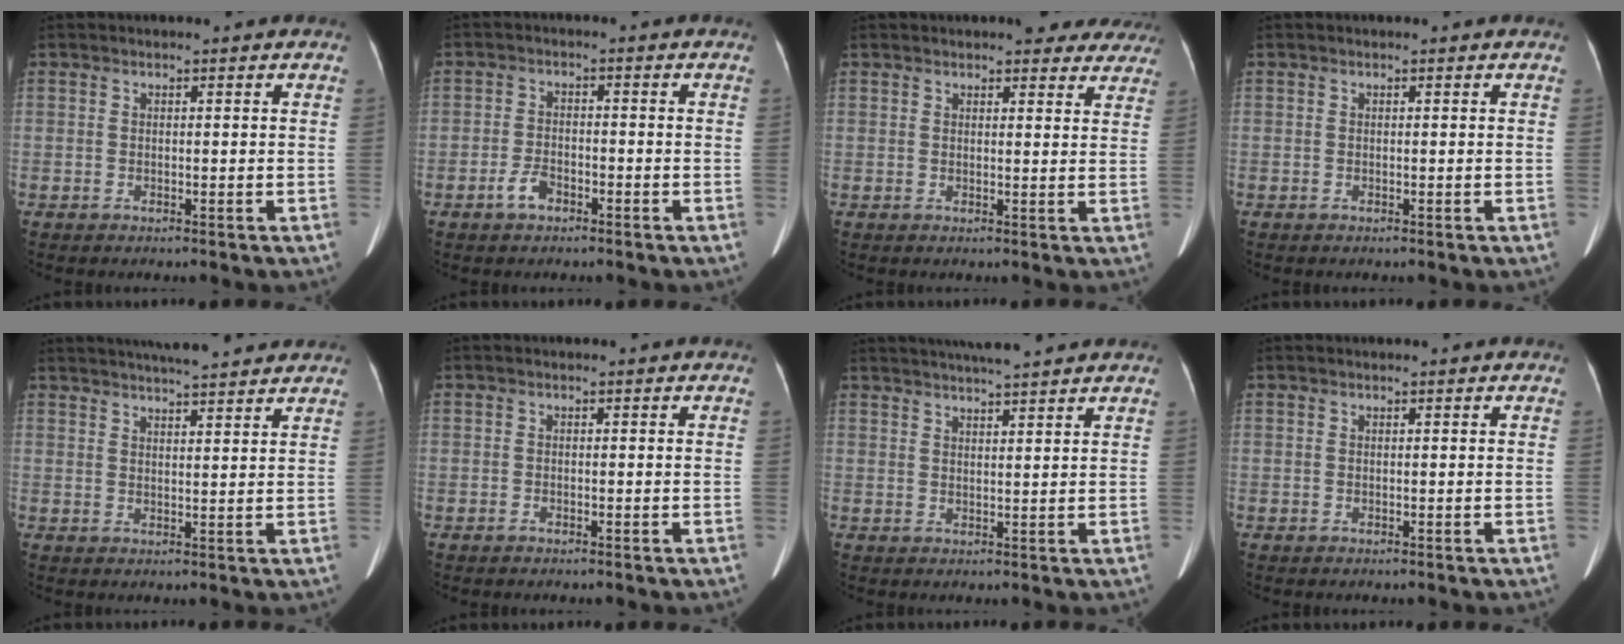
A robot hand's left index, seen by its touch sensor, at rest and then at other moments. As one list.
[{"total": 3.3, "force": [-2.1, 1.6, 1.9], "torque": [-0.043, 0.002, -0.037]}, {"total": 8.4, "force": [7.5, 2.9, 2.6], "torque": [-0.004, -0.001, 0.071]}, {"total": 0.0}, {"total": 12.3, "force": [11.0, 1.2, 5.4], "torque": [-0.085, 0.023, 0.146]}, {"total": 0.6, "force": [-0.5, 0.2, 0.2], "torque": [-0.009, -0.001, -0.006]}, {"total": 9.1, "force": [8.1, 0.1, 4.1], "torque": [-0.068, 0.024, 0.110]}, {"total": 0.0}]